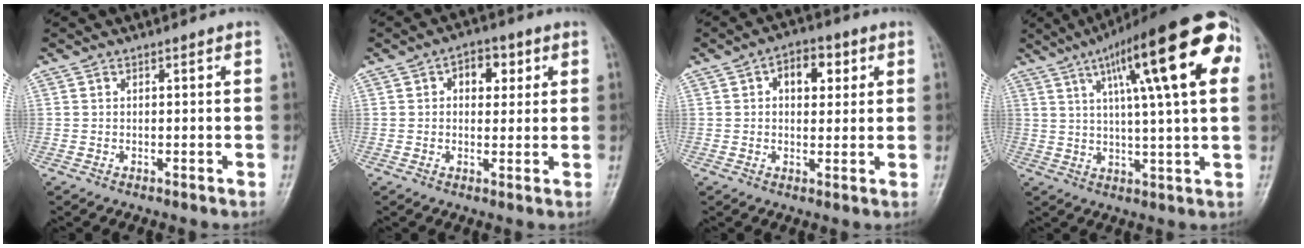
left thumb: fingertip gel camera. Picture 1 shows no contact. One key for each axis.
{"total": 5.8, "fx": 1.9, "fy": 3.9, "fz": 3.9, "tx": -0.021, "ty": 0.000, "tz": 0.020}
{"total": 7.0, "fx": 2.2, "fy": 4.4, "fz": 5.0, "tx": -0.041, "ty": 0.002, "tz": 0.026}
{"total": 22.8, "fx": 8.5, "fy": 4.8, "fz": 20.6, "tx": -0.298, "ty": 0.011, "tz": 0.119}